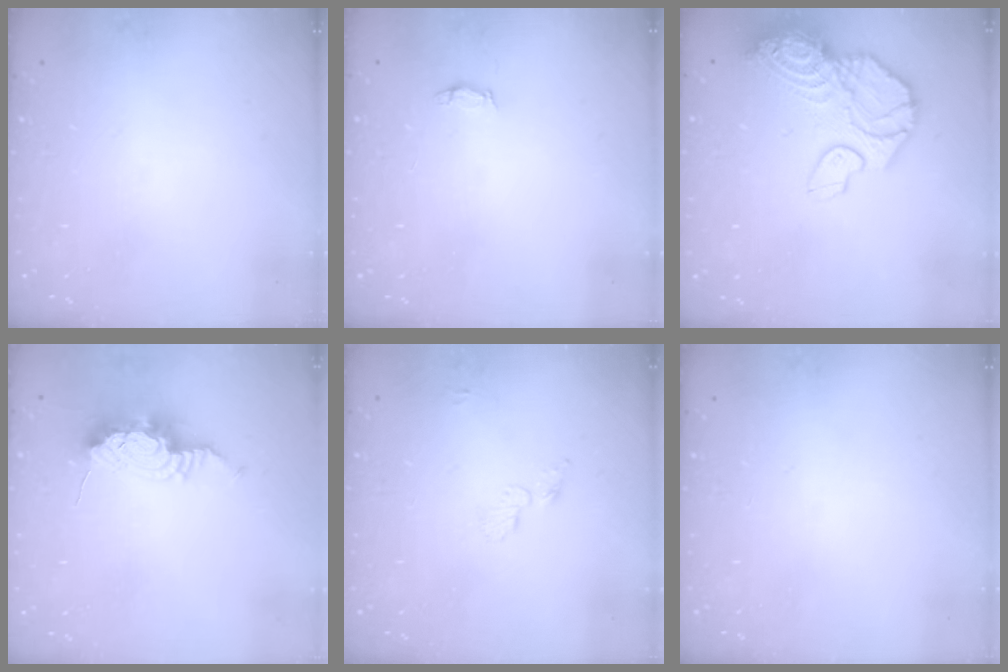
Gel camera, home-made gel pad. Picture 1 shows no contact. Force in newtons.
{"total": 2.9, "press": 2.9, "slide": 0.4}
{"total": 17.7, "press": 17.6, "slide": 1.8}
{"total": 15.8, "press": 12.2, "slide": 10.0}
{"total": 4.6, "press": 4.6, "slide": 0.3}
{"total": 0.0}